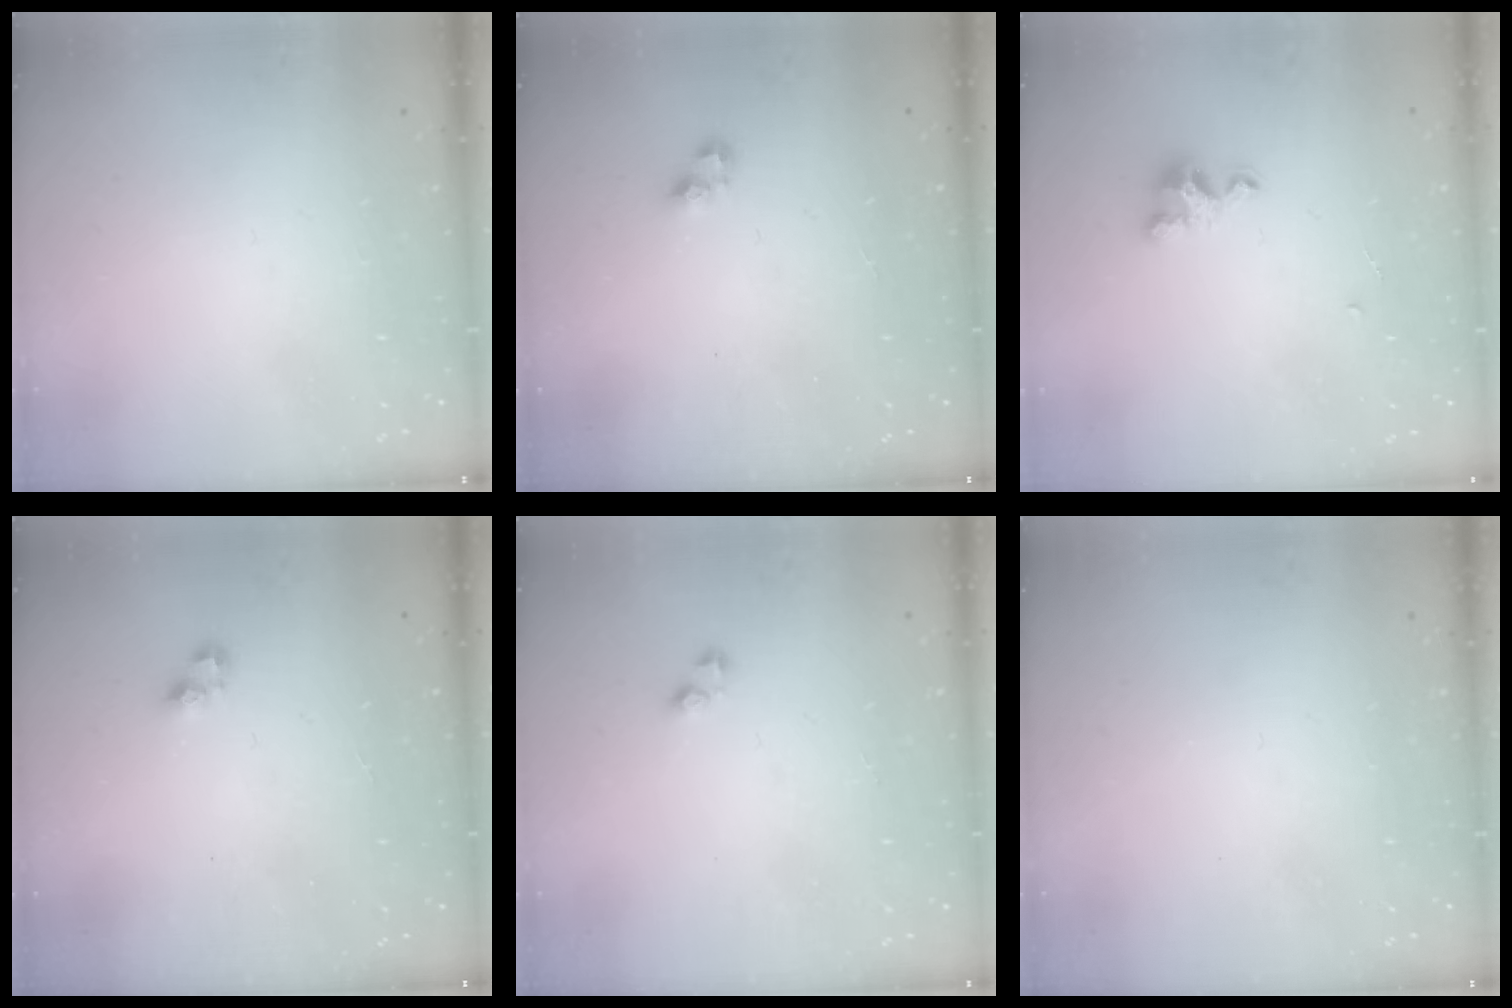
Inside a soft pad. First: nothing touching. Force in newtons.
{"total": 3.3, "press": 3.3, "slide": 0.4}
{"total": 3.5, "press": 3.5, "slide": 0.3}
{"total": 3.3, "press": 3.3, "slide": 0.4}
{"total": 1.8, "press": 1.8, "slide": 0.2}
{"total": 0.0}